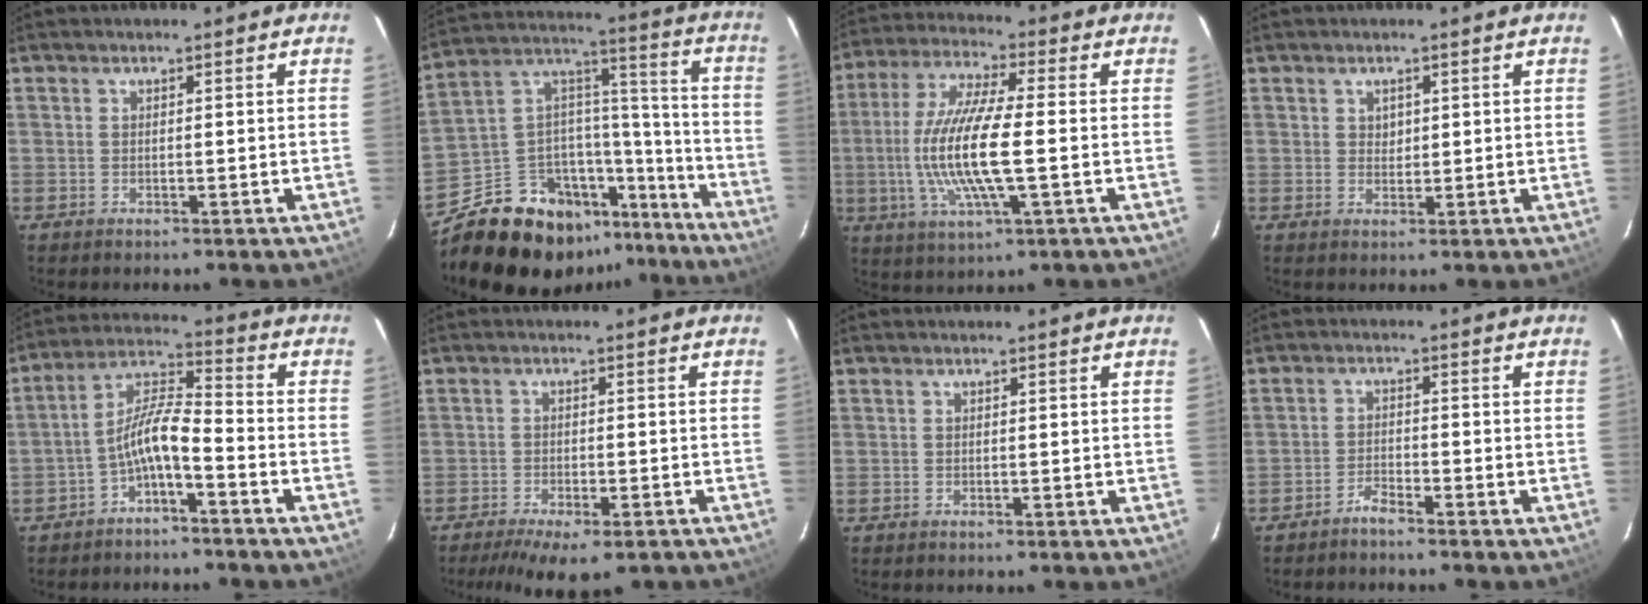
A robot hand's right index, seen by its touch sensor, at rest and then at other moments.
{"total": 23.2, "force": [-17.2, 12.5, 9.2], "torque": [-0.177, 0.077, -0.247]}
{"total": 15.4, "force": [-1.8, 2.8, 15.0], "torque": [-0.306, -0.004, -0.036]}
{"total": 2.0, "force": [0.7, 1.6, 0.9], "torque": [-0.006, 0.005, 0.015]}
{"total": 8.0, "force": [-4.2, 1.9, 6.6], "torque": [-0.148, 0.019, -0.077]}
{"total": 13.3, "force": [-9.9, 4.5, 7.7], "torque": [-0.156, -0.035, -0.142]}
{"total": 0.0}
{"total": 2.7, "force": [-2.5, 0.3, 1.1], "torque": [-0.039, 0.006, -0.050]}